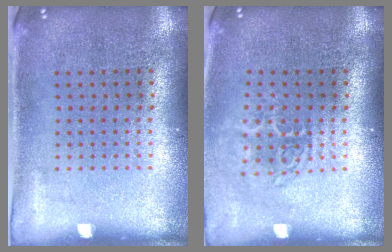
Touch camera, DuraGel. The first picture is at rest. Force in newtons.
{"total": 1.6, "press": 1.2, "slide": 1.2}